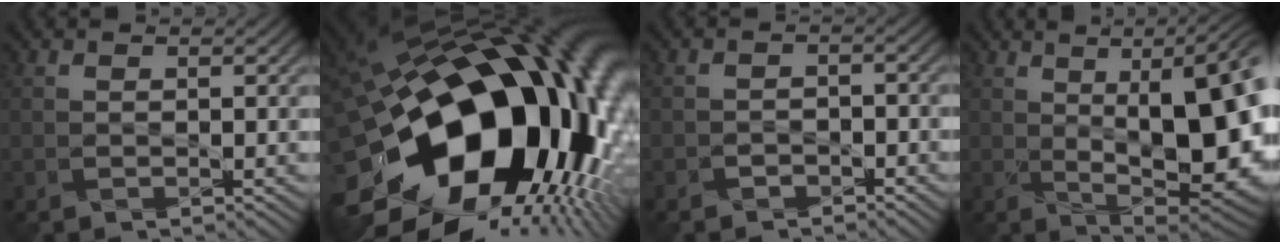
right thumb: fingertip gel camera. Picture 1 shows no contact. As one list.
[{"total": 23.4, "force": [-4.4, 15.2, 17.2], "torque": [-0.304, -0.076, -0.066]}, {"total": 1.9, "force": [-1.4, 1.2, 0.3], "torque": [0.000, 0.002, -0.027]}, {"total": 17.3, "force": [1.2, 6.6, 16.0], "torque": [-0.213, 0.015, 0.029]}]